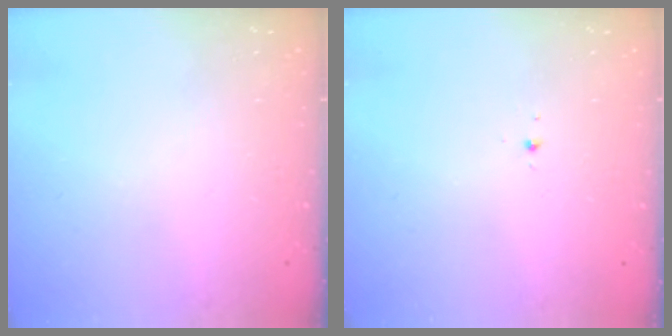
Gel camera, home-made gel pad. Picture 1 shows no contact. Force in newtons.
{"total": 2.9, "press": 2.8, "slide": 0.8}